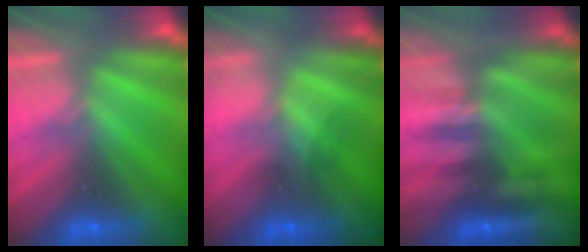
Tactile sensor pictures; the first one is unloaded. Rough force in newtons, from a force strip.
{"total": 1.6}
{"total": 2.4}